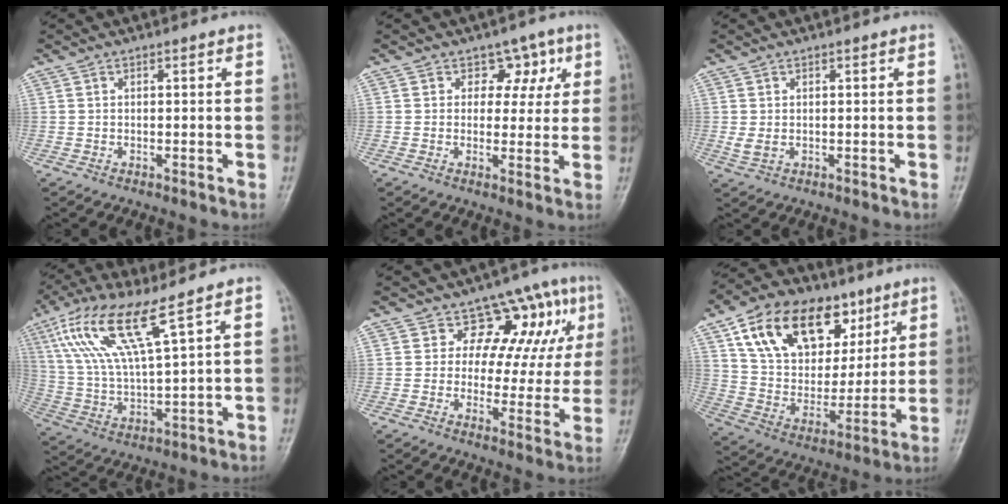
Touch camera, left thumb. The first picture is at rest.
{"total": 5.3, "force": [2.3, 4.1, 2.3], "torque": [0.012, -0.005, 0.027]}
{"total": 1.9, "force": [0.2, 1.2, 1.4], "torque": [-0.030, -0.003, 0.009]}
{"total": 14.0, "force": [7.7, 2.4, 11.5], "torque": [-0.248, -0.022, 0.158]}
{"total": 10.6, "force": [5.0, 8.0, 4.7], "torque": [0.003, -0.008, 0.062]}
{"total": 23.2, "force": [11.5, 14.7, 13.7], "torque": [-0.196, -0.019, 0.198]}